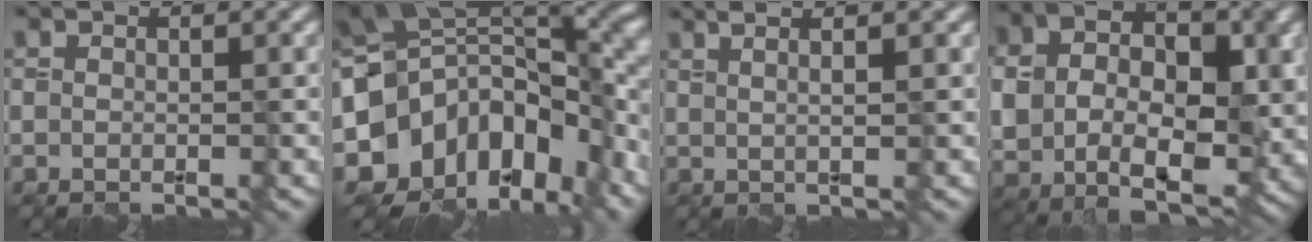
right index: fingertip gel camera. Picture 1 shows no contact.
{"total": 13.8, "force": [-2.4, 9.0, 10.2], "torque": [-0.186, 0.012, -0.046]}
{"total": 4.5, "force": [2.4, 1.9, 3.4], "torque": [-0.021, 0.031, 0.002]}
{"total": 11.0, "force": [0.5, 7.5, 8.1], "torque": [-0.142, -0.009, 0.014]}